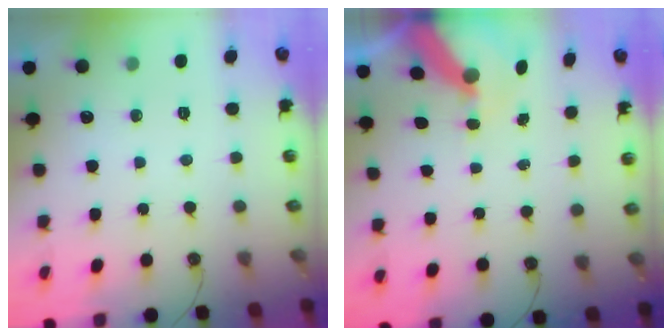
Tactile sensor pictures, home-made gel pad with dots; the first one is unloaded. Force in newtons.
{"total": 9.4, "press": 9.4, "slide": 1.2}